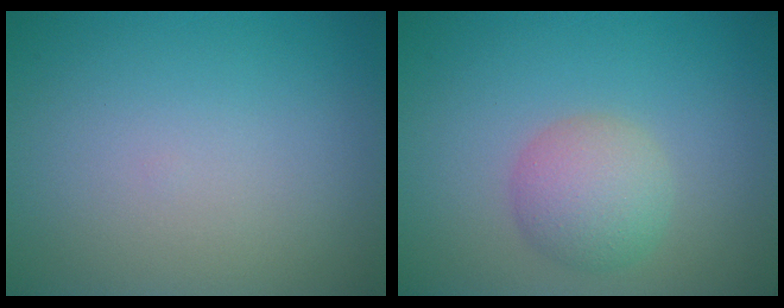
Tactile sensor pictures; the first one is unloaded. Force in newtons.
{"total": 3.5, "press": 3.5, "slide": 0.2}